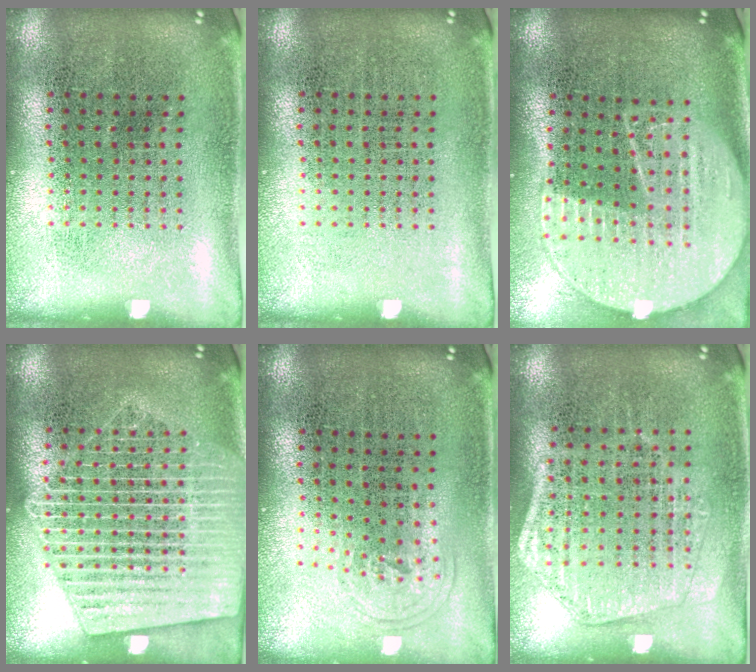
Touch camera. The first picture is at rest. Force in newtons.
{"total": 0.0}
{"total": 2.1, "press": 1.8, "slide": 1.1}
{"total": 3.9, "press": 3.9, "slide": 0.5}
{"total": 0.8, "press": 0.6, "slide": 0.6}
{"total": 1.4, "press": 1.3, "slide": 0.5}